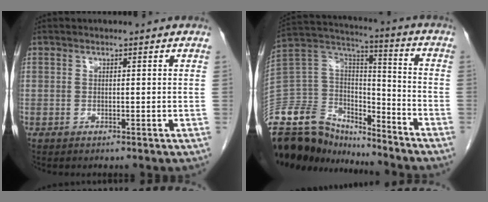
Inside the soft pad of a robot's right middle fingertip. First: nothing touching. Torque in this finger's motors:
{"motor_torque": [1.13, -1.01, 1.05, 0.21]}